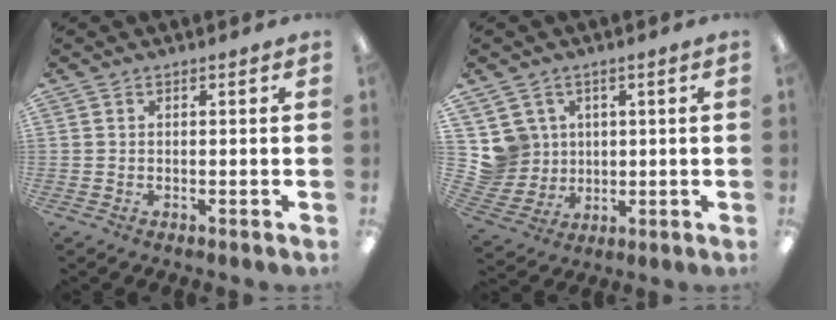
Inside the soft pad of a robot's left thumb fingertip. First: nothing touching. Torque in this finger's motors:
{"motor_torque": [-0.12, 0.12, 0.34, -0.38, 0.00]}